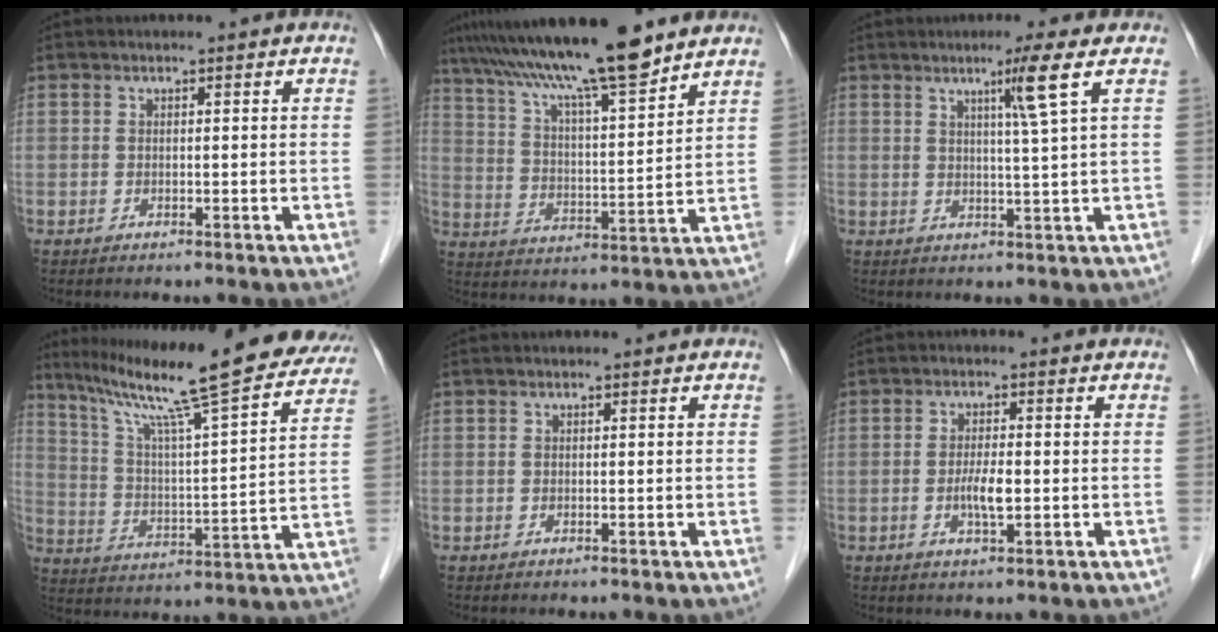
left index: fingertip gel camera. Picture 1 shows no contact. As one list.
[{"total": 16.1, "force": [13.2, 0.8, 9.2], "torque": [-0.158, 0.017, 0.223]}, {"total": 4.7, "force": [2.2, -1.7, 3.8], "torque": [-0.068, -0.012, 0.043]}, {"total": 27.3, "force": [22.7, 2.1, 15.0], "torque": [-0.247, -0.017, 0.317]}, {"total": 0.0}, {"total": 3.4, "force": [-0.7, 0.8, 3.3], "torque": [-0.066, -0.002, -0.011]}]